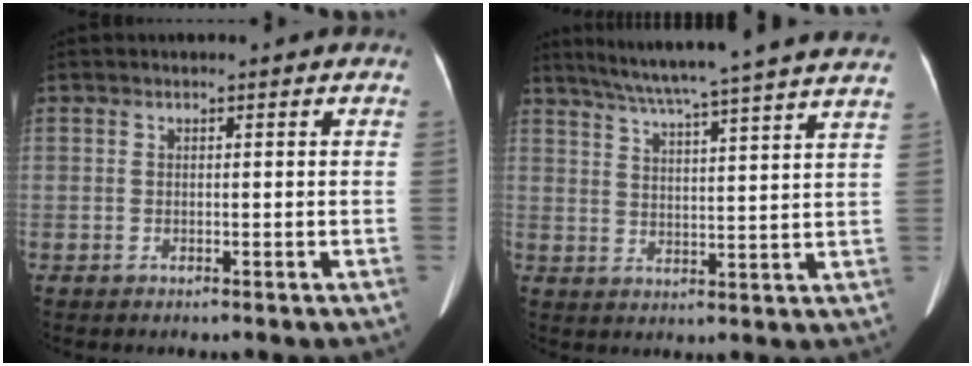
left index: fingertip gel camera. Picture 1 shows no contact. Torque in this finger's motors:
{"motor_torque": [0.65, -1.05, 0.10, 0.09]}